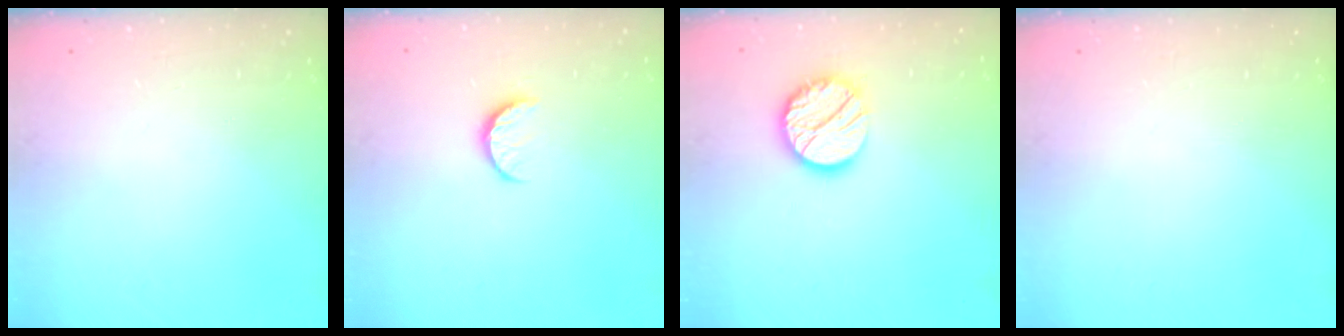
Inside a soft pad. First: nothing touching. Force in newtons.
{"total": 6.4, "press": 6.3, "slide": 0.6}
{"total": 13.5, "press": 13.5, "slide": 0.6}
{"total": 0.0}